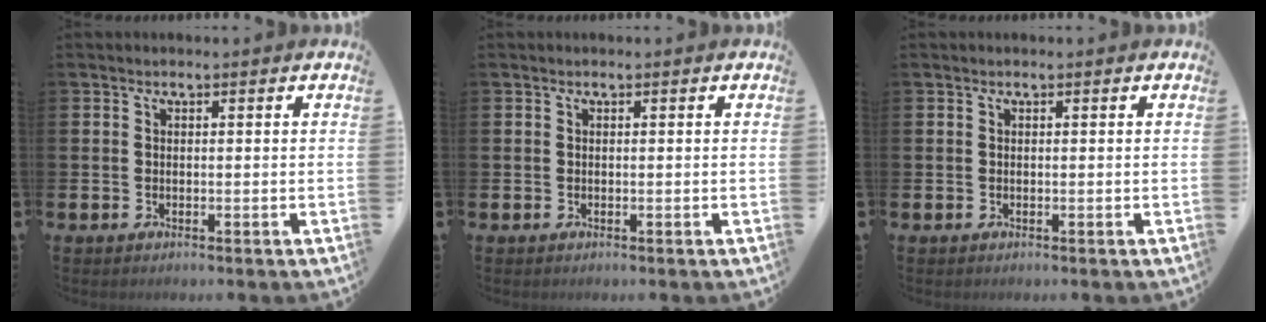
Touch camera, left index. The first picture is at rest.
{"total": 0.0}
{"total": 0.0}